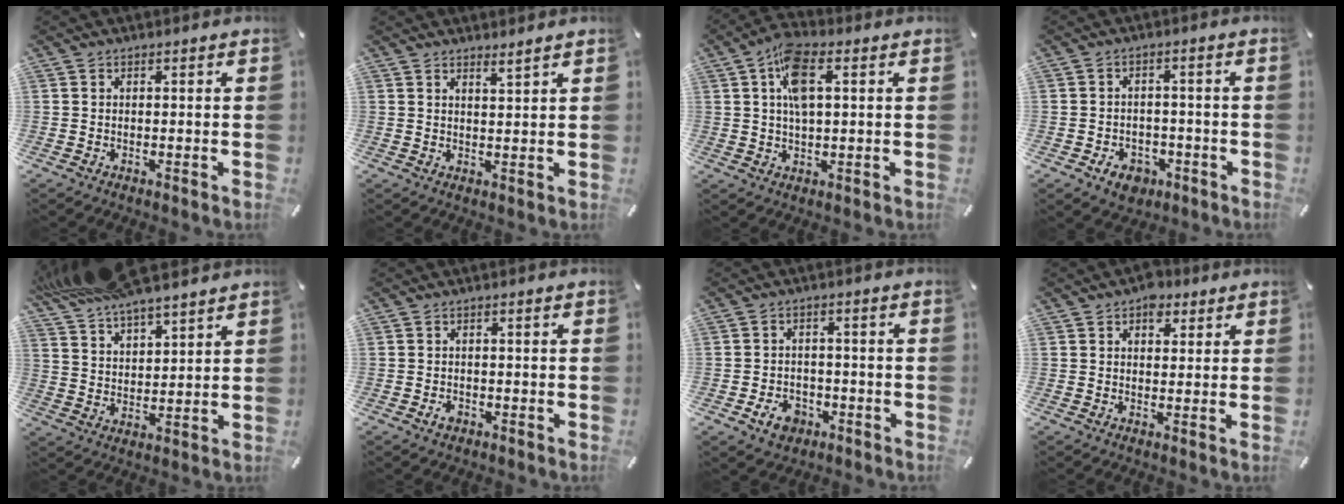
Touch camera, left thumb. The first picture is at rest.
{"total": 2.2, "force": [2.2, -0.2, 0.3], "torque": [-0.010, -0.014, 0.041]}
{"total": 8.7, "force": [2.2, 4.0, 7.4], "torque": [-0.151, 0.002, 0.034]}
{"total": 6.0, "force": [-2.9, 4.4, 2.7], "torque": [-0.044, 0.012, -0.053]}
{"total": 11.7, "force": [10.6, 2.8, 3.9], "torque": [-0.112, -0.050, 0.202]}
{"total": 1.7, "force": [-0.7, 1.2, 1.0], "torque": [-0.018, 0.004, -0.014]}
{"total": 5.8, "force": [-2.6, 4.4, 2.7], "torque": [-0.061, 0.011, -0.049]}
{"total": 4.4, "force": [2.4, 3.2, 2.1], "torque": [-0.007, -0.006, 0.035]}